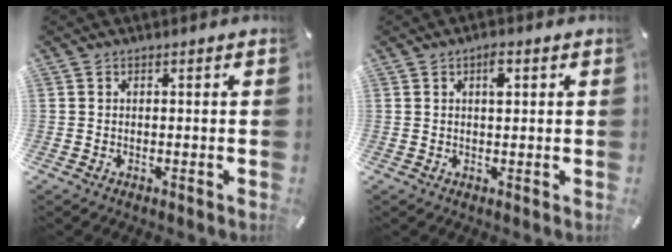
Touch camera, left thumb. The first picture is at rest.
{"total": 3.0, "force": [1.1, 1.3, 2.5], "torque": [-0.038, 0.000, 0.013]}